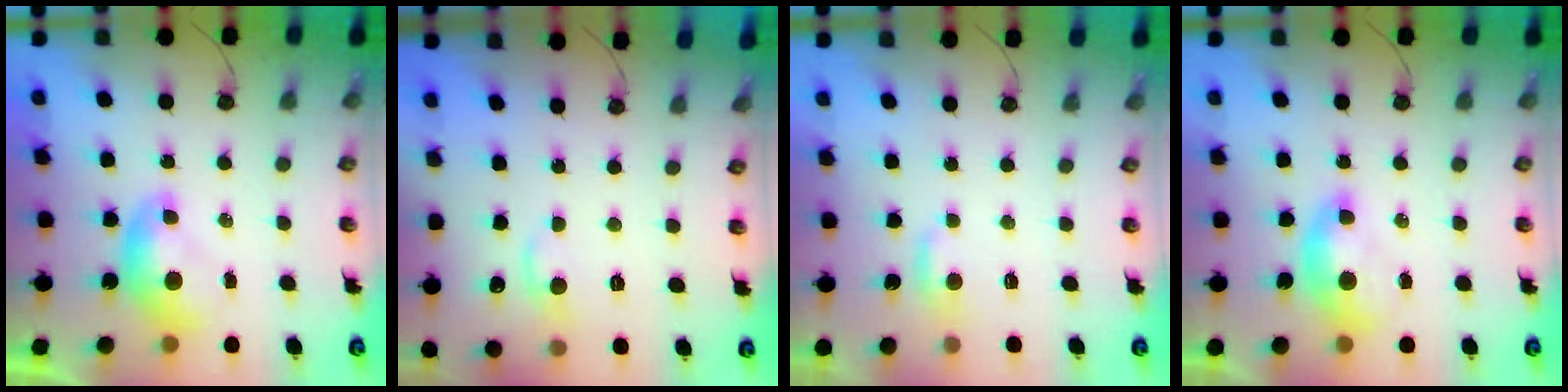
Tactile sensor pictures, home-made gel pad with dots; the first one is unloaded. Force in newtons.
{"total": 0.8, "press": 0.0, "slide": 0.8}
{"total": 2.2, "press": 2.2, "slide": 0.3}
{"total": 1.5, "press": 1.3, "slide": 0.7}